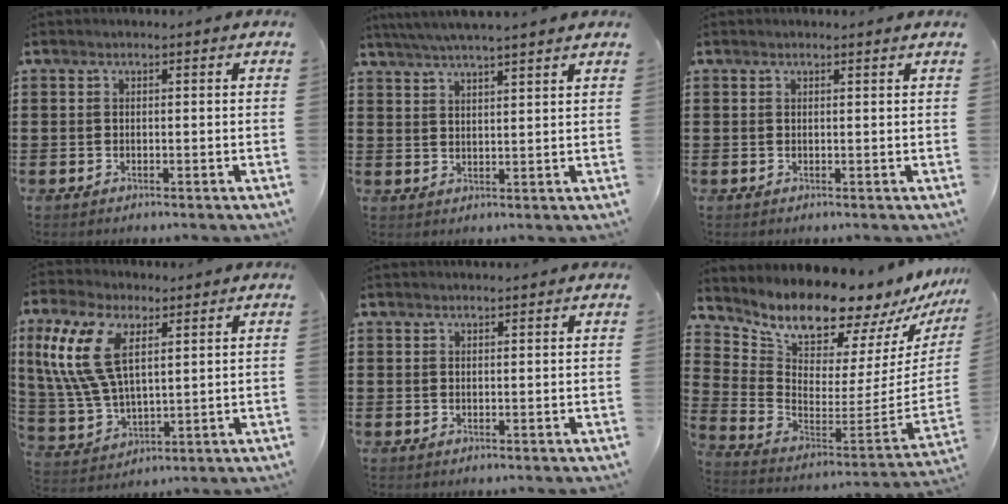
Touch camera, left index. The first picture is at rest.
{"total": 3.9, "force": [3.6, -0.5, 1.4], "torque": [-0.038, -0.013, 0.064]}
{"total": 0.5, "force": [0.5, -0.1, 0.3], "torque": [-0.006, -0.003, 0.009]}
{"total": 12.2, "force": [4.8, 6.2, 9.4], "torque": [-0.232, 0.003, 0.082]}
{"total": 0.8, "force": [0.8, -0.1, 0.0], "torque": [-0.002, -0.003, 0.016]}
{"total": 10.2, "force": [9.8, 1.5, 2.3], "torque": [-0.081, -0.094, 0.166]}